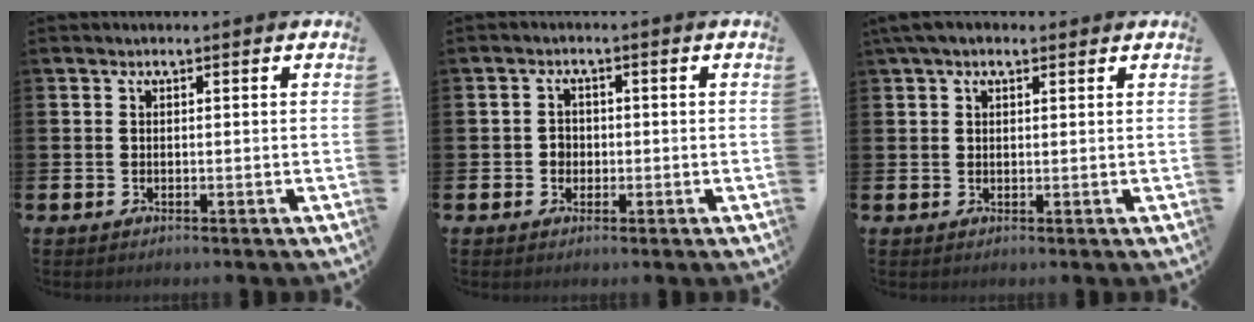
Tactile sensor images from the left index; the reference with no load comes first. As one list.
[{"total": 1.9, "force": [-0.3, 1.7, 0.6], "torque": [0.001, 0.002, -0.012]}, {"total": 2.9, "force": [2.0, 1.2, 1.7], "torque": [-0.026, 0.003, 0.034]}]